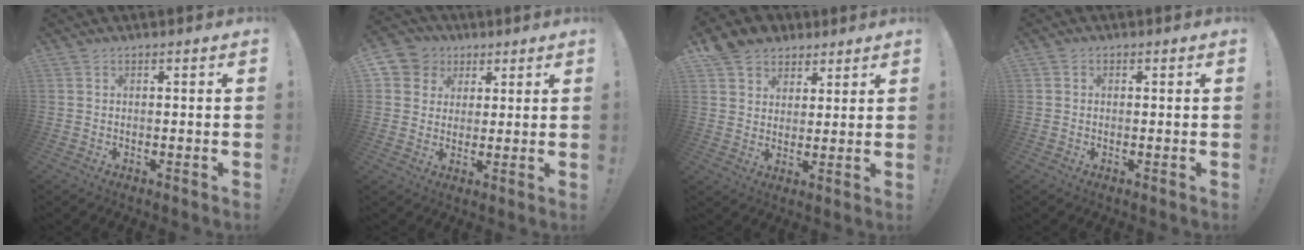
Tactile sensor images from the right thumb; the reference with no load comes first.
{"total": 7.4, "force": [2.1, 6.9, 1.3], "torque": [-0.024, -0.004, 0.047]}
{"total": 8.2, "force": [5.0, 6.3, 1.6], "torque": [-0.031, -0.023, 0.103]}
{"total": 0.8, "force": [-0.1, 0.7, 0.3], "torque": [-0.008, 0.004, -0.002]}